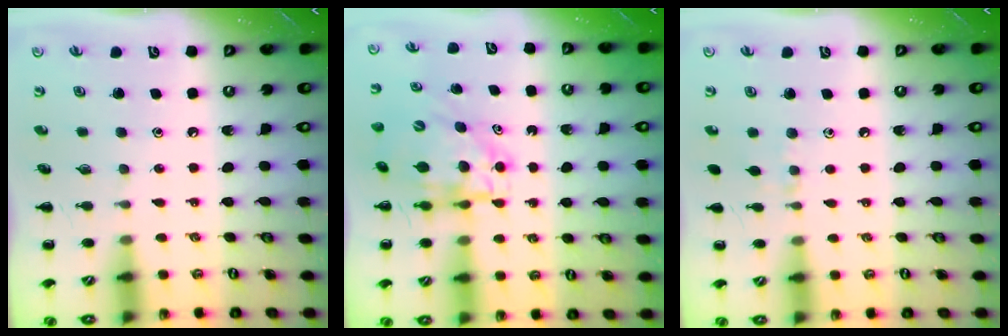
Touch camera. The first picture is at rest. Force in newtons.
{"total": 5.9, "press": 5.9, "slide": 0.5}
{"total": 3.8, "press": 3.5, "slide": 1.4}